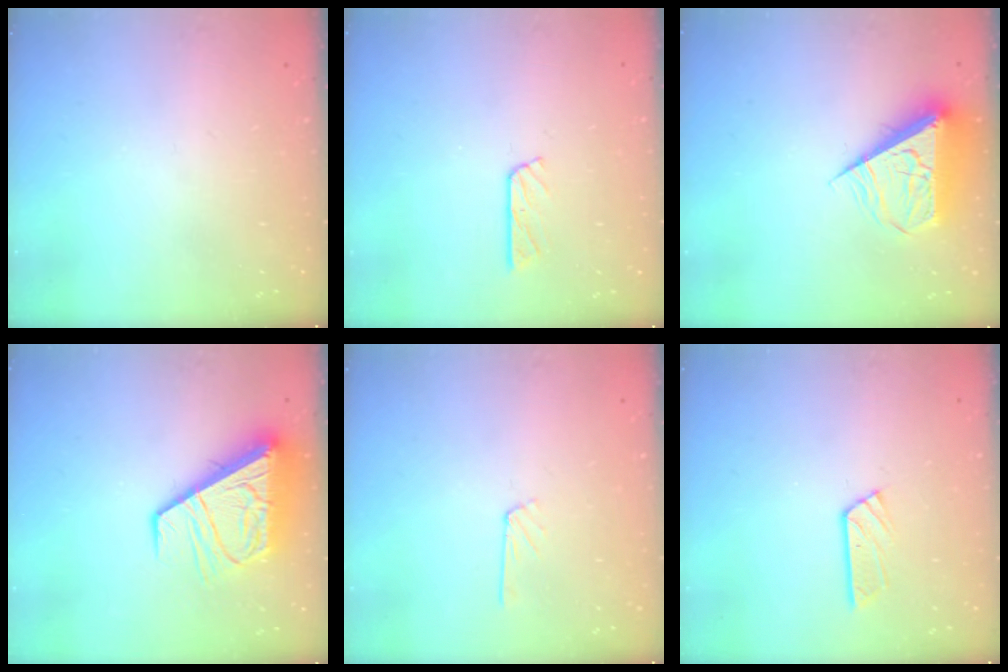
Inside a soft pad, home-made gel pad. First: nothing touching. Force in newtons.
{"total": 4.7, "press": 4.7, "slide": 0.3}
{"total": 8.5, "press": 8.4, "slide": 1.2}
{"total": 13.6, "press": 13.5, "slide": 1.7}
{"total": 3.8, "press": 3.8, "slide": 0.3}
{"total": 4.0, "press": 4.0, "slide": 0.3}